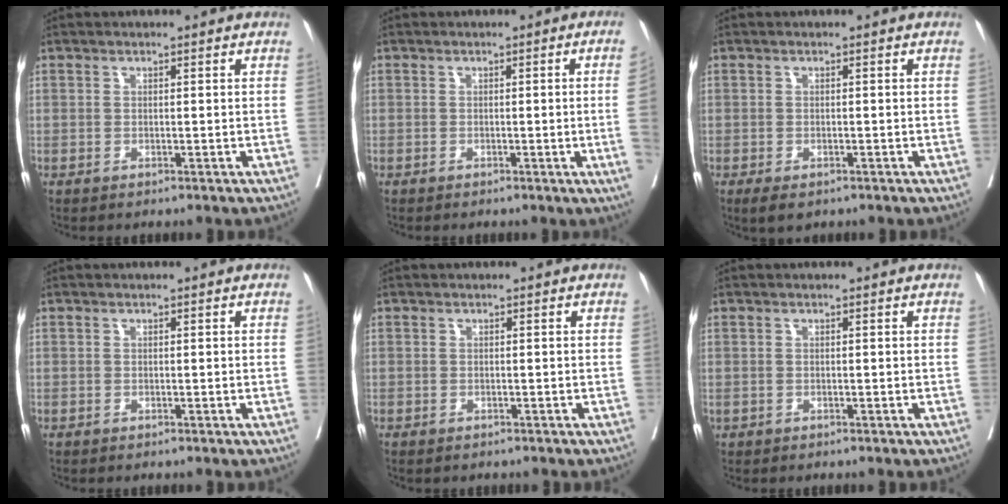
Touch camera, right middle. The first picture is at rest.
{"total": 4.7, "force": [-0.7, -2.0, 4.2], "torque": [-0.050, -0.011, -0.006]}
{"total": 2.8, "force": [-1.8, 1.3, 1.7], "torque": [-0.031, -0.007, -0.024]}
{"total": 0.0}
{"total": 1.2, "force": [-1.0, 0.4, 0.4], "torque": [-0.011, -0.004, -0.014]}
{"total": 0.0}